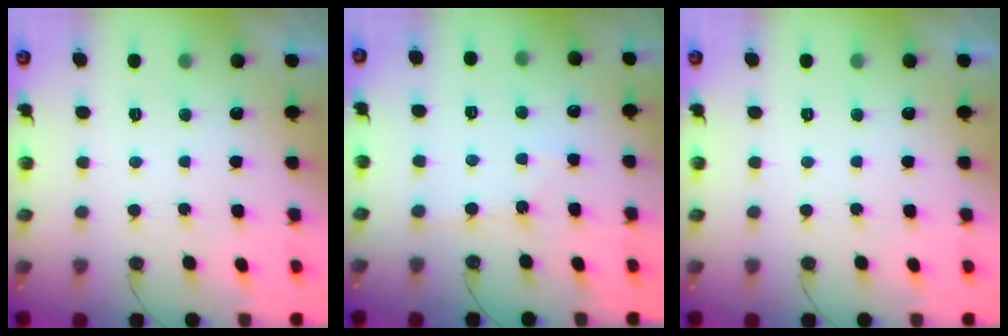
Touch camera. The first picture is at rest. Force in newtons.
{"total": 2.8, "press": 2.7, "slide": 0.4}
{"total": 0.0}